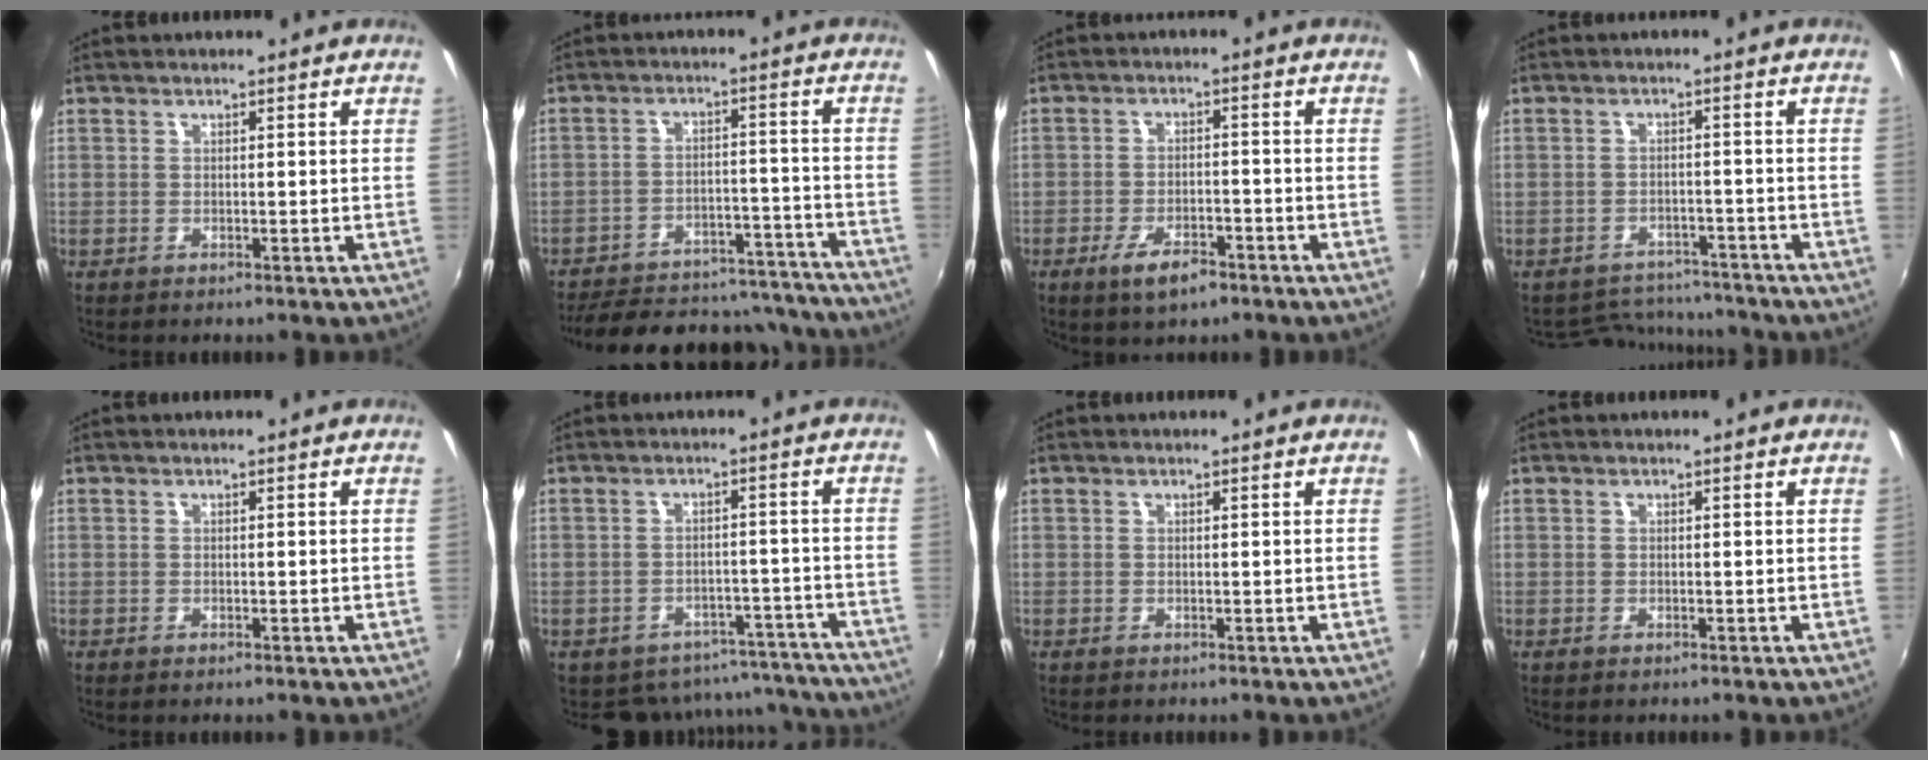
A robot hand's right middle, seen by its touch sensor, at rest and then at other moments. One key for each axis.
{"total": 25.4, "fx": -22.2, "fy": 8.6, "fz": 8.8, "tx": -0.172, "ty": 0.030, "tz": -0.271}
{"total": 6.5, "fx": -4.3, "fy": 2.6, "fz": 4.2, "tx": -0.096, "ty": -0.009, "tz": -0.070}
{"total": 9.0, "fx": -8.4, "fy": 3.3, "fz": 1.1, "tx": -0.036, "ty": 0.013, "tz": -0.114}
{"total": 0.0}
{"total": 13.0, "fx": -11.6, "fy": 5.5, "fz": 1.9, "tx": -0.035, "ty": 0.030, "tz": -0.131}
{"total": 0.0}
{"total": 0.0}